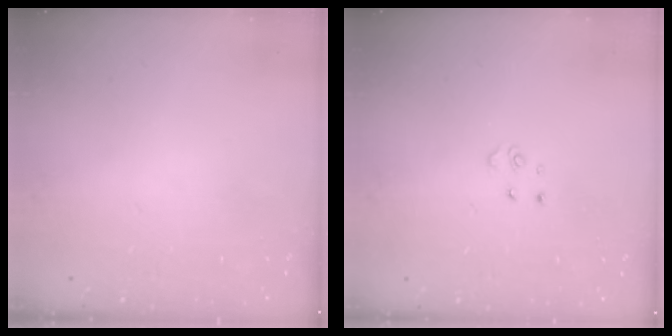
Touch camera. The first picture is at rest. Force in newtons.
{"total": 2.6, "press": 2.6, "slide": 0.3}